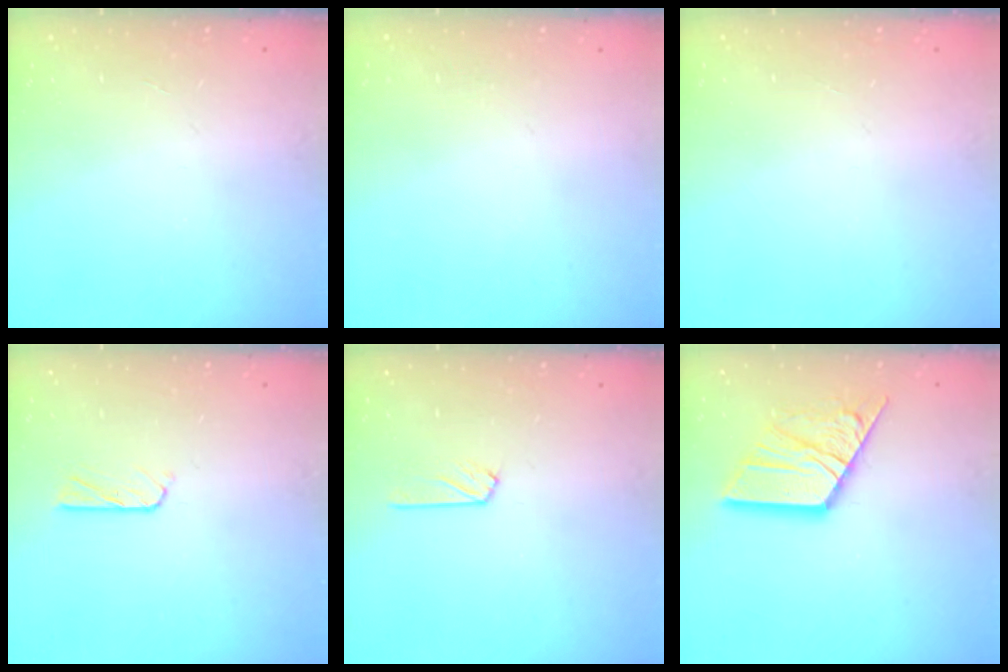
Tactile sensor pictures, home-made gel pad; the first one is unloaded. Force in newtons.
{"total": 0.0}
{"total": 0.0}
{"total": 4.6, "press": 4.6, "slide": 0.6}
{"total": 3.0, "press": 3.0, "slide": 0.3}
{"total": 15.5, "press": 15.4, "slide": 1.4}